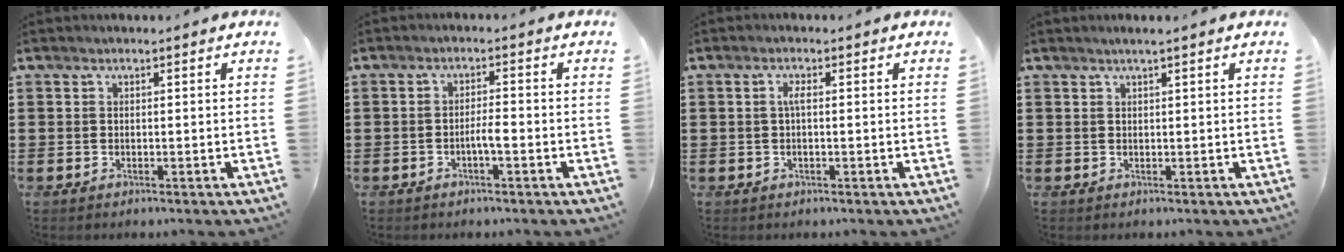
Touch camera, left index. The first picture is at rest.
{"total": 2.5, "force": [-1.0, 0.3, 2.3], "torque": [-0.043, 0.004, -0.019]}
{"total": 1.6, "force": [0.1, 0.3, 1.6], "torque": [-0.032, 0.003, 0.001]}
{"total": 1.0, "force": [0.7, 0.0, 0.7], "torque": [-0.013, 0.001, 0.012]}